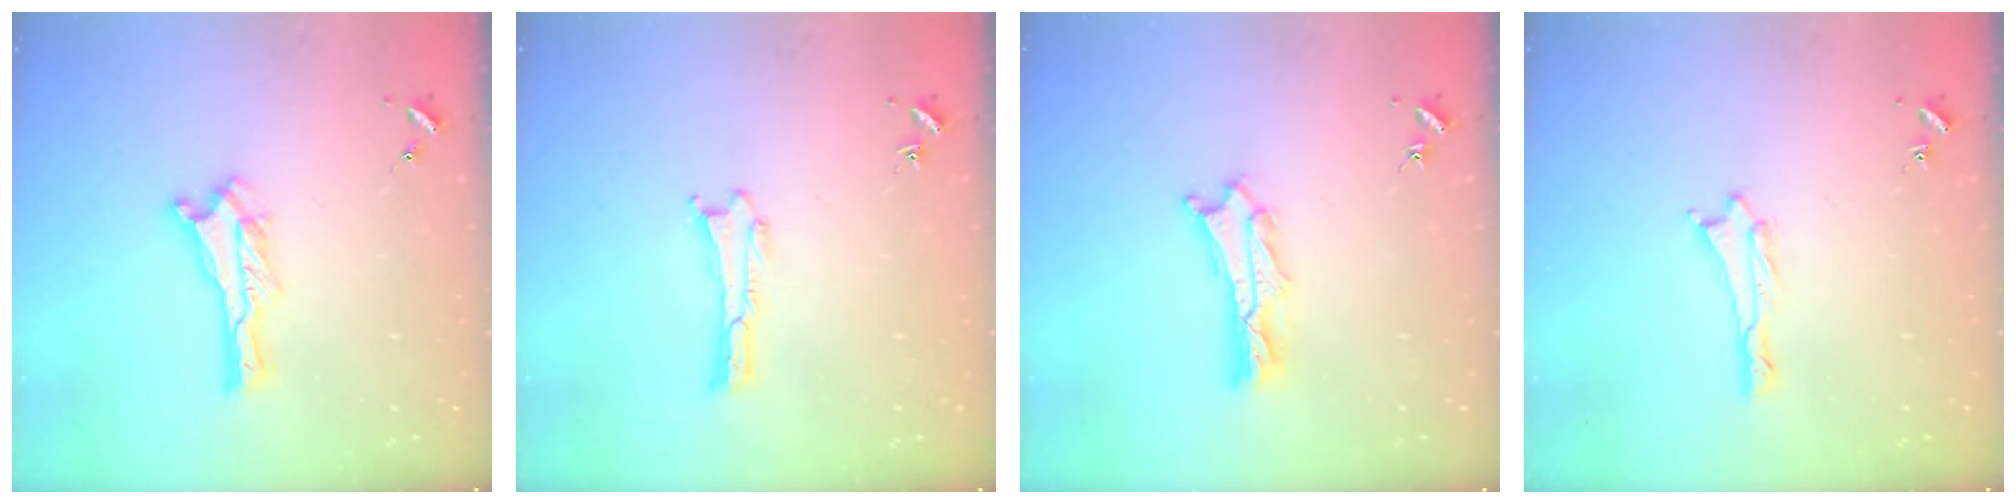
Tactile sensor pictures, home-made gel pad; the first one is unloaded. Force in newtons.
{"total": 0.0}
{"total": 2.6, "press": 2.6, "slide": 0.2}
{"total": 0.6, "press": 0.6, "slide": 0.1}